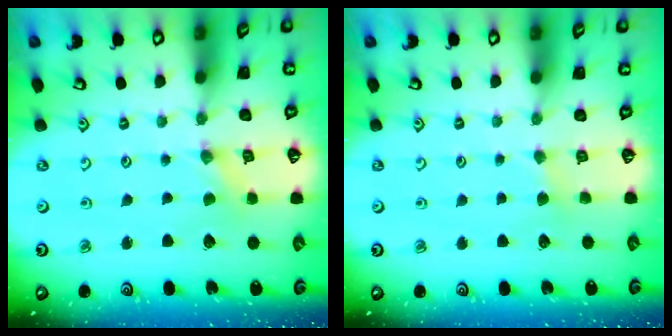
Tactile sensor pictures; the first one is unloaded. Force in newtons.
{"total": 2.3, "press": 2.3, "slide": 0.3}